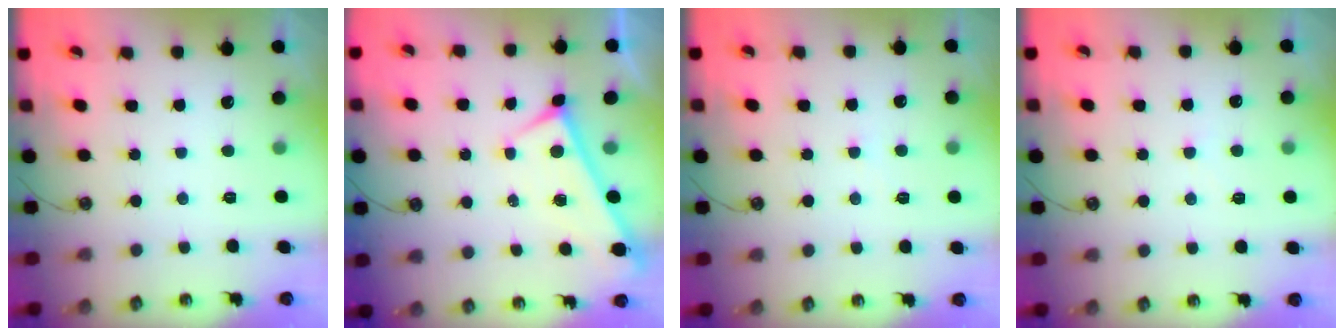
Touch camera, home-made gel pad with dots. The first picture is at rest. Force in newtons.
{"total": 0.0}
{"total": 2.2, "press": 2.1, "slide": 0.3}
{"total": 2.0, "press": 2.0, "slide": 0.4}